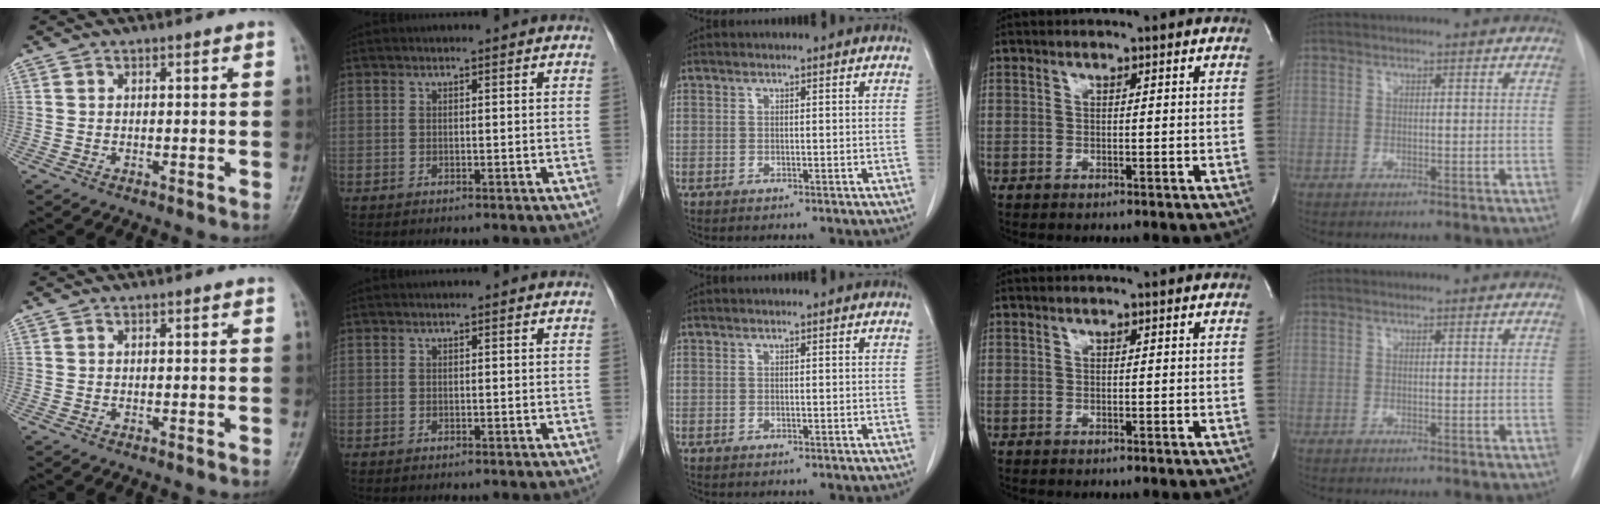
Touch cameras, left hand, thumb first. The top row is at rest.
{}